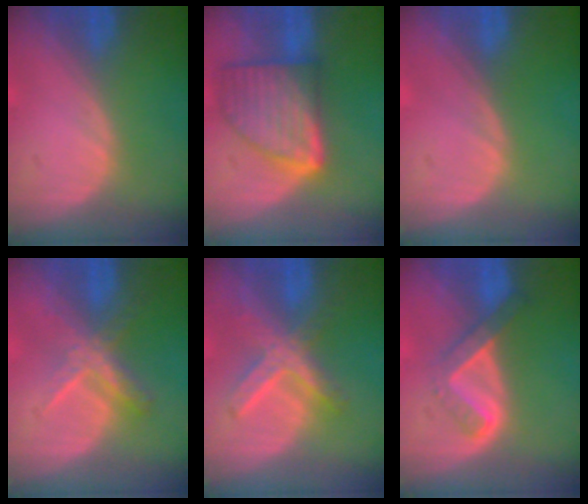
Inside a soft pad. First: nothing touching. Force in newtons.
{"total": 9.3, "press": 9.3, "slide": 0.4}
{"total": 0.0}
{"total": 5.5, "press": 5.1, "slide": 2.1}
{"total": 7.0, "press": 6.2, "slide": 3.2}
{"total": 5.2, "press": 4.6, "slide": 2.6}